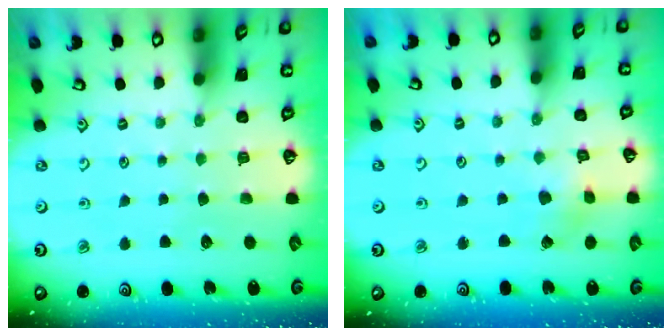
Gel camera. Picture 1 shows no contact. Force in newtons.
{"total": 2.6, "press": 2.6, "slide": 0.2}